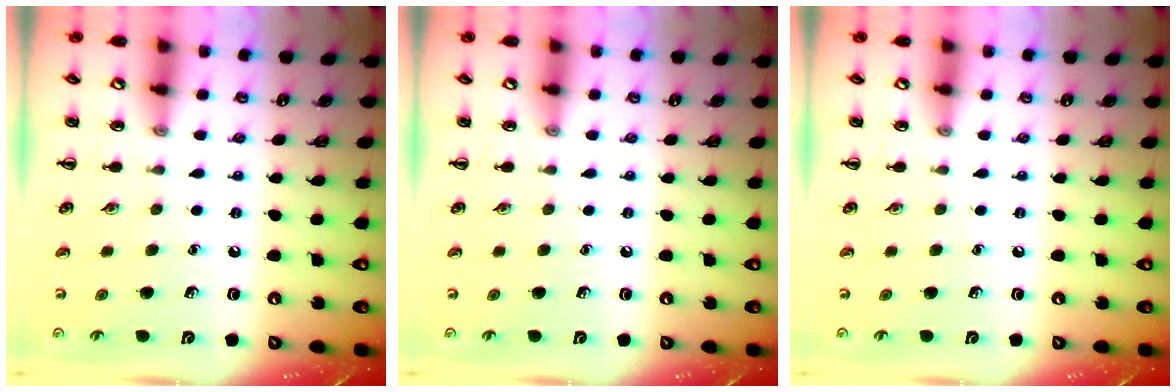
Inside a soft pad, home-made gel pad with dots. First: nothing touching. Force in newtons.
{"total": 0.0}
{"total": 0.0}